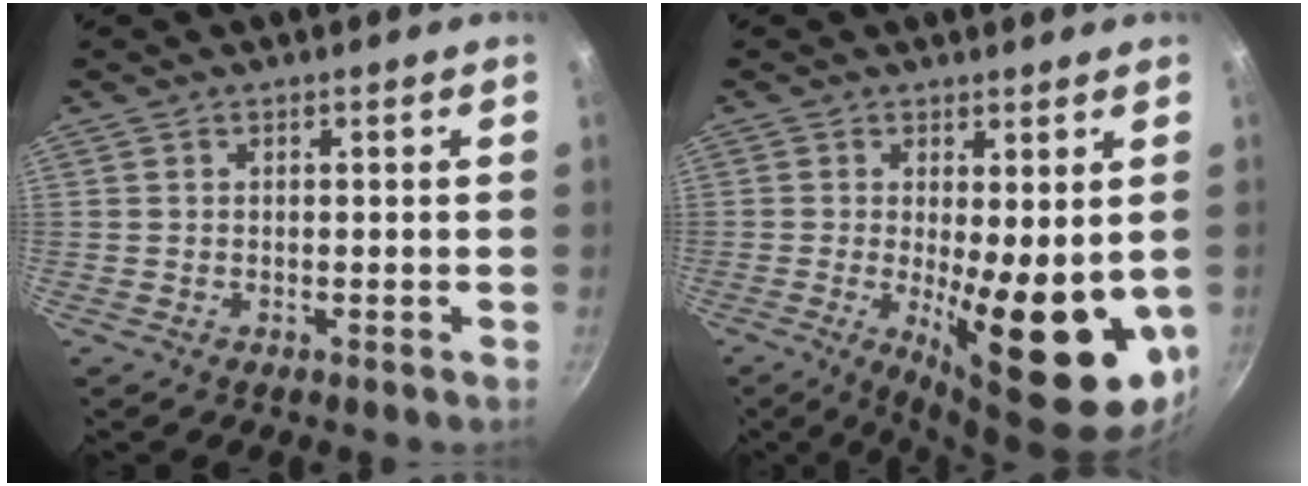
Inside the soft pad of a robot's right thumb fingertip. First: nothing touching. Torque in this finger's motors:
{"motor_torque": [-0.30, 1.64, 1.84, -0.02, 0.16]}